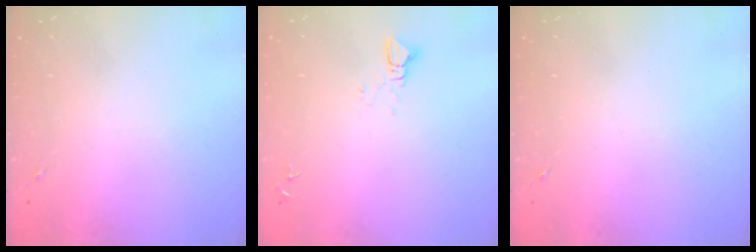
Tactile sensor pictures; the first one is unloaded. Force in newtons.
{"total": 2.4, "press": 2.4, "slide": 0.1}
{"total": 0.0}